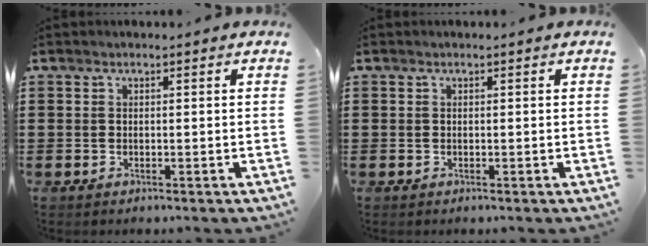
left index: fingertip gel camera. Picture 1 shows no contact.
{"total": 0.0}